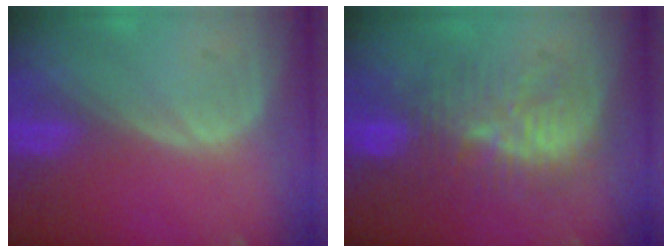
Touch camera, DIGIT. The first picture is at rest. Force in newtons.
{"total": 9.2, "press": 8.9, "slide": 2.1}